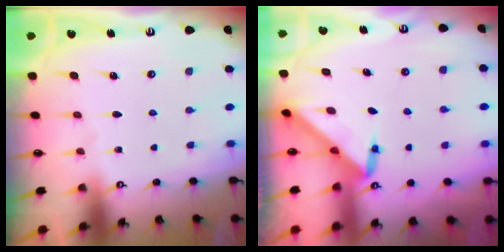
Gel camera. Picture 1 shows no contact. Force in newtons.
{"total": 5.0, "press": 4.9, "slide": 0.4}